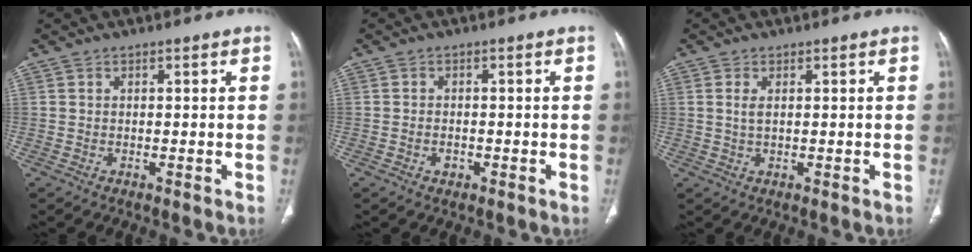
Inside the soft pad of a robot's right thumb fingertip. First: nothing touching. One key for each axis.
{"total": 1.6, "fx": -0.7, "fy": 1.2, "fz": 0.8, "tx": -0.011, "ty": 0.006, "tz": -0.009}
{"total": 1.9, "fx": 0.5, "fy": 0.8, "fz": 1.6, "tx": -0.039, "ty": 0.002, "tz": 0.015}